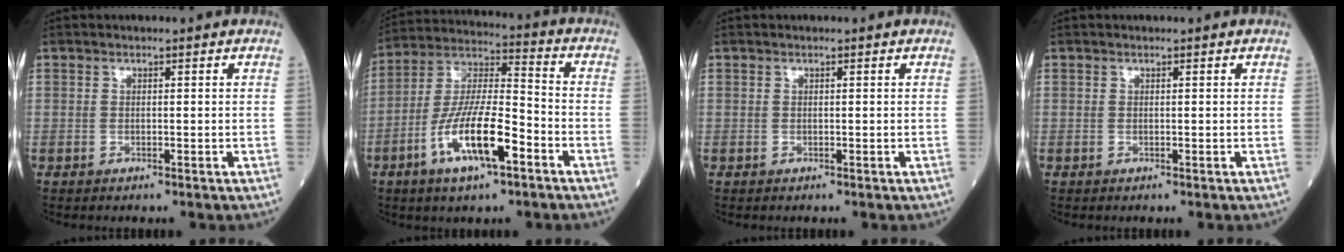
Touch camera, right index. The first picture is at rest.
{"total": 14.0, "force": [-6.0, 3.1, 12.3], "torque": [-0.243, -0.004, -0.110]}
{"total": 0.0}
{"total": 0.0}